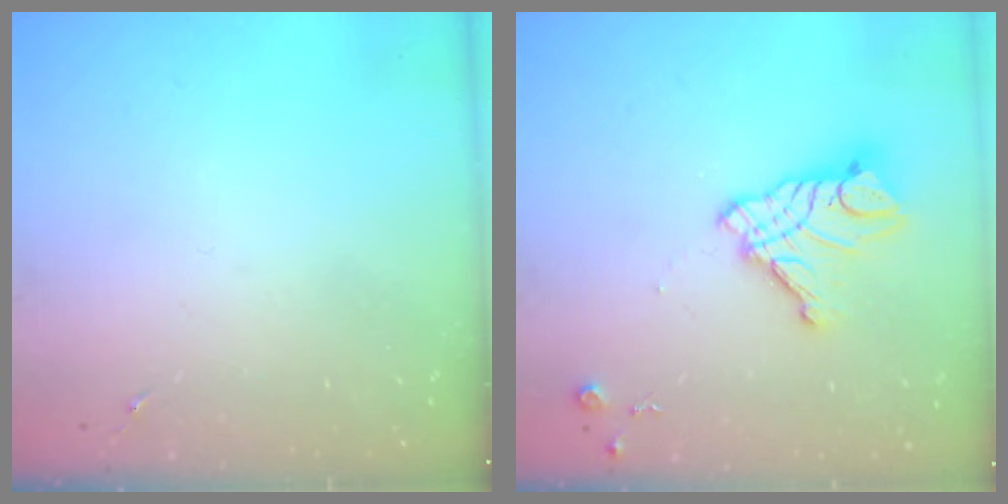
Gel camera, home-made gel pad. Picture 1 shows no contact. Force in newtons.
{"total": 15.1, "press": 15.0, "slide": 1.4}